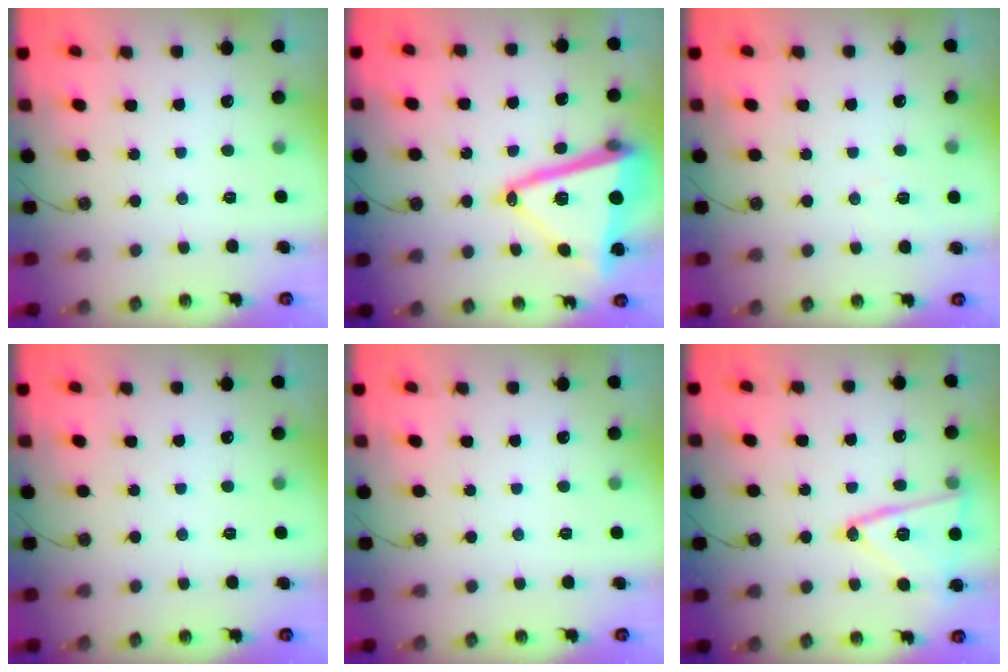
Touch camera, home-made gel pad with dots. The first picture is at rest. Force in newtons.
{"total": 20.5, "press": 20.4, "slide": 1.9}
{"total": 5.1, "press": 3.8, "slide": 3.4}
{"total": 0.0}
{"total": 0.0}
{"total": 16.1, "press": 16.1, "slide": 0.6}